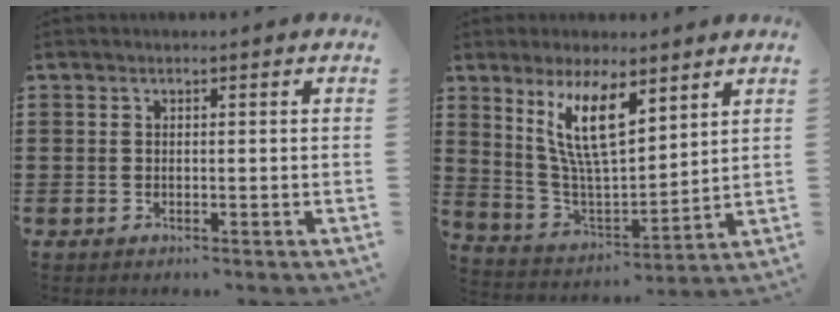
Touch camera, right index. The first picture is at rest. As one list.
[{"total": 10.7, "force": [5.6, 3.3, 8.5], "torque": [-0.184, -0.008, 0.101]}]